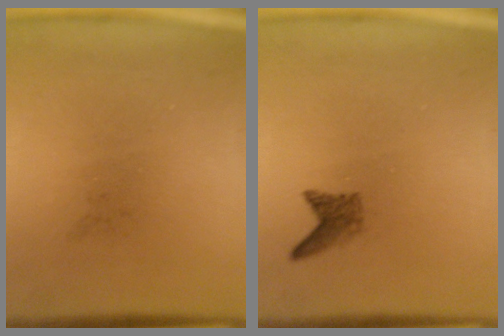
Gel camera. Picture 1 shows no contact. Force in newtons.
{"total": 1.7}